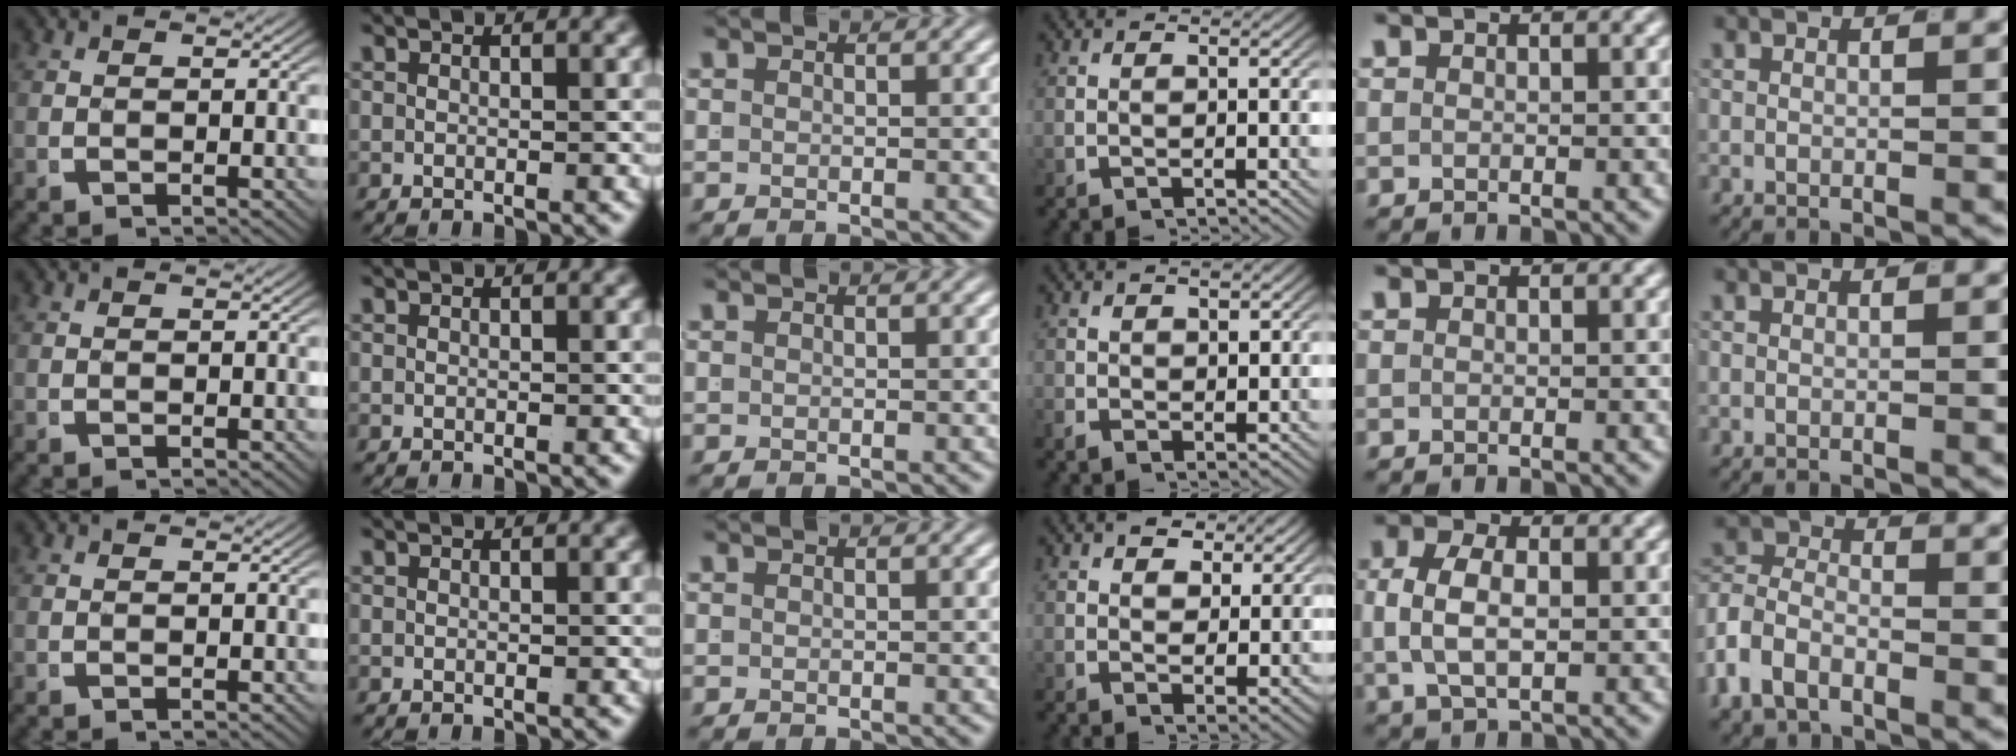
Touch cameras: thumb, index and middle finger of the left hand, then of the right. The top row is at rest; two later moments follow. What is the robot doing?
{"motion": "lift_and_place", "object": "shorts"}